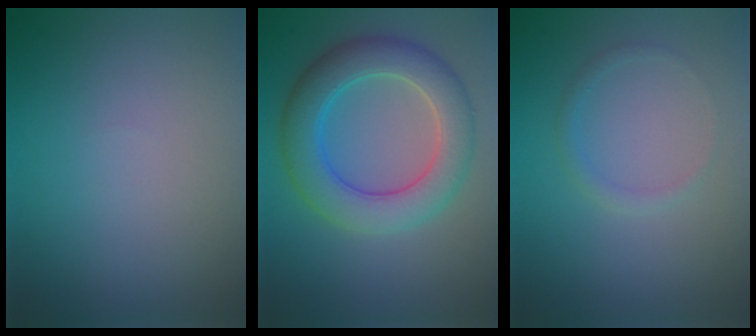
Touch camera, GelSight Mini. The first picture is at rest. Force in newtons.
{"total": 6.4, "press": 6.4, "slide": 0.2}
{"total": 0.9, "press": 0.9, "slide": 0.1}